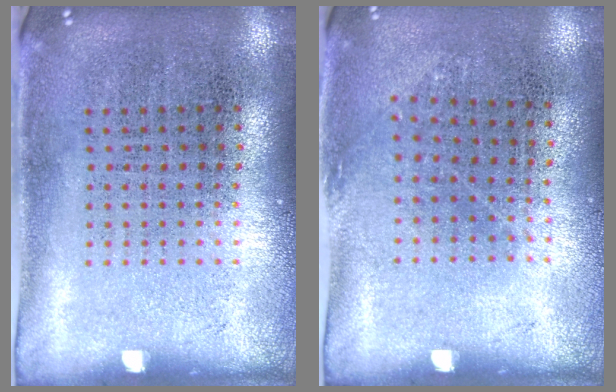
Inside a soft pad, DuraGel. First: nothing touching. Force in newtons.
{"total": 0.7, "press": 0.5, "slide": 0.4}